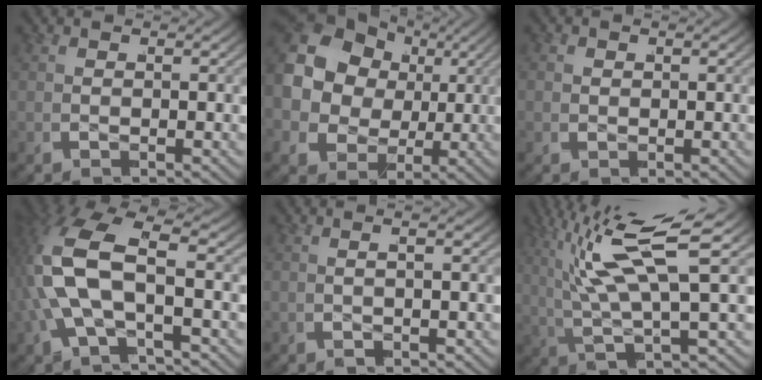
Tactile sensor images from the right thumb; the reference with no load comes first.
{"total": 13.7, "force": [1.8, 10.7, 8.4], "torque": [-0.214, -0.014, 0.026]}
{"total": 0.6, "force": [0.0, 0.6, 0.1], "torque": [-0.005, -0.003, 0.002]}
{"total": 10.5, "force": [-1.1, 6.5, 8.1], "torque": [-0.225, -0.018, -0.020]}
{"total": 1.3, "force": [-0.3, -1.3, 0.2], "torque": [-0.005, 0.019, -0.009]}
{"total": 7.6, "force": [1.1, 2.9, 6.9], "torque": [-0.151, 0.004, 0.016]}